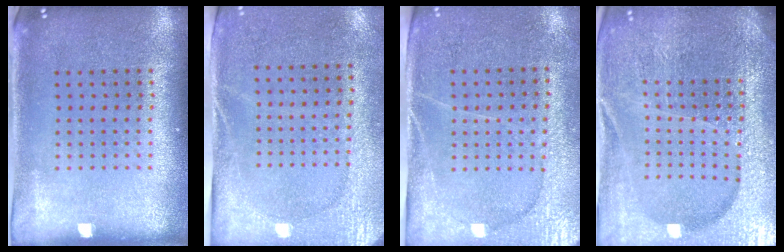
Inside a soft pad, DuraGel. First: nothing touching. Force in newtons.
{"total": 2.7, "press": 2.2, "slide": 1.5}
{"total": 3.1, "press": 2.8, "slide": 1.2}
{"total": 5.7, "press": 5.1, "slide": 2.6}